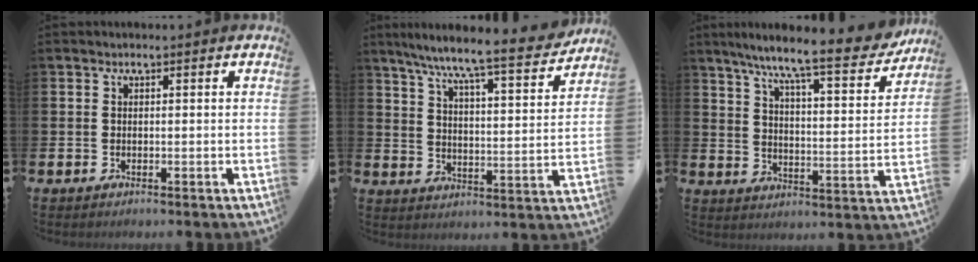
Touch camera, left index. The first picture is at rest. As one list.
[{"total": 8.6, "force": [7.8, 0.0, 3.8], "torque": [-0.102, -0.055, 0.128]}, {"total": 9.9, "force": [8.4, 0.6, 5.2], "torque": [-0.115, -0.063, 0.133]}]